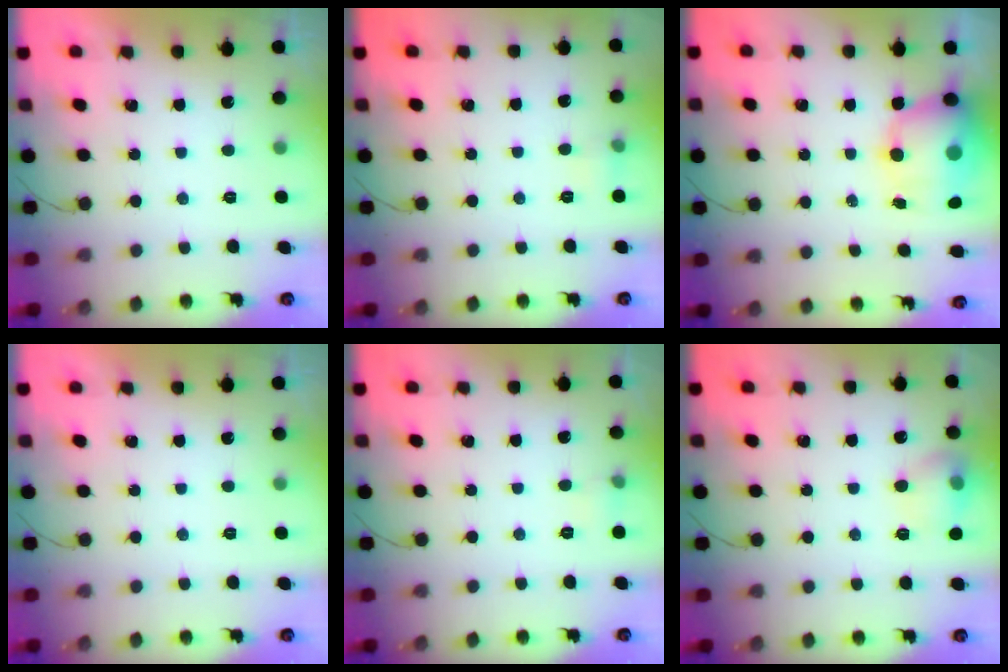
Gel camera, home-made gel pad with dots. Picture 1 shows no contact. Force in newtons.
{"total": 7.6, "press": 4.0, "slide": 6.5}
{"total": 12.4, "press": 12.0, "slide": 2.8}
{"total": 0.0}
{"total": 7.6, "press": 3.7, "slide": 6.6}
{"total": 10.1, "press": 10.0, "slide": 1.4}